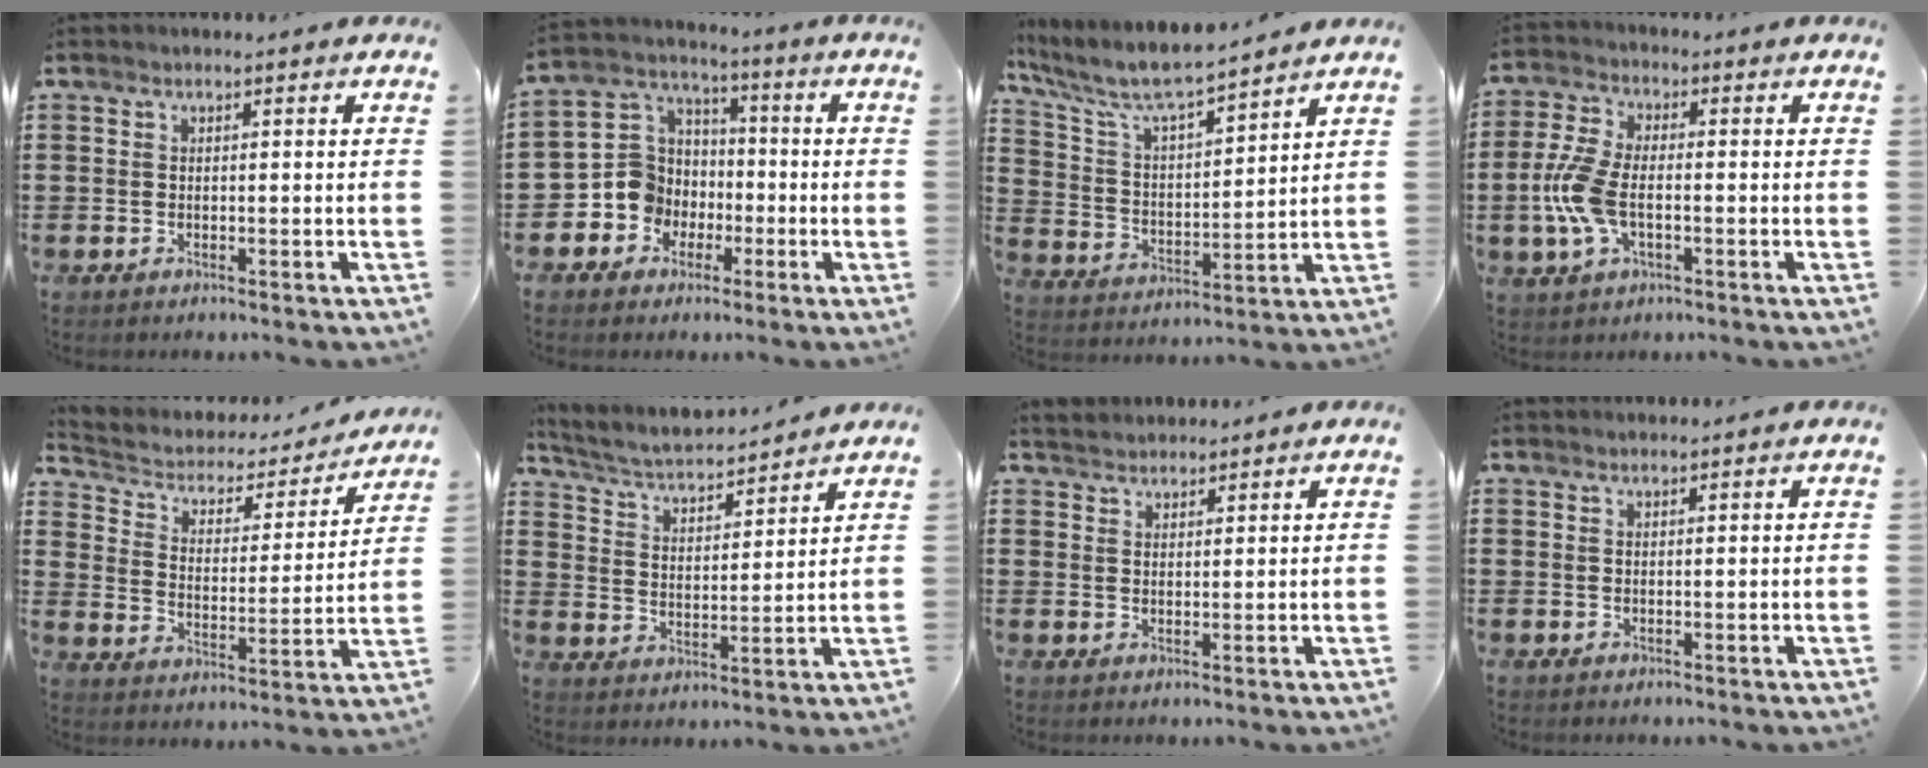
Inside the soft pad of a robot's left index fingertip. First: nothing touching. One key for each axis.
{"total": 8.3, "fx": -2.1, "fy": 7.9, "fz": 1.8, "tx": -0.092, "ty": 0.005, "tz": -0.043}
{"total": 7.7, "fx": 6.8, "fy": 1.0, "fz": 3.4, "tx": -0.097, "ty": -0.039, "tz": 0.114}
{"total": 8.5, "fx": -1.4, "fy": 4.4, "fz": 7.2, "tx": -0.177, "ty": -0.008, "tz": -0.031}
{"total": 3.5, "fx": 2.5, "fy": 2.2, "fz": 1.0, "tx": -0.042, "ty": -0.016, "tz": 0.033}
{"total": 4.0, "fx": 3.9, "fy": 0.4, "fz": 1.2, "tx": -0.044, "ty": -0.030, "tz": 0.060}
{"total": 2.2, "fx": 2.1, "fy": 0.5, "fz": -0.3, "tx": 0.000, "ty": 0.004, "tz": 0.042}
{"total": 0.8, "fx": 0.8, "fy": 0.1, "fz": 0.1, "tx": -0.004, "ty": 0.000, "tz": 0.017}